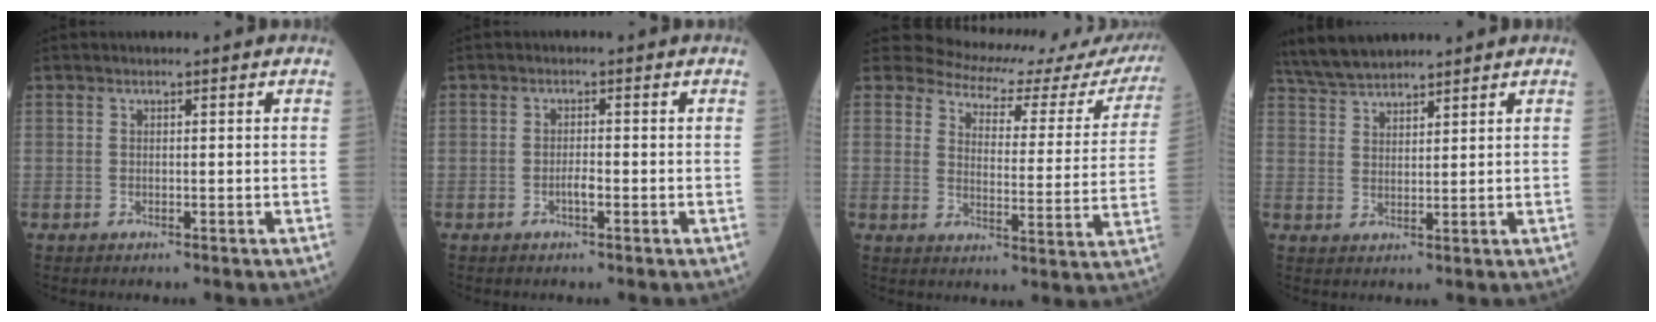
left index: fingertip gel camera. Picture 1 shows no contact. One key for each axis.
{"total": 1.7, "fx": -1.1, "fy": 0.3, "fz": 1.2, "tx": -0.023, "ty": -0.003, "tz": -0.020}
{"total": 17.6, "fx": 16.7, "fy": 4.4, "fz": 3.3, "tx": -0.025, "ty": -0.070, "tz": 0.171}
{"total": 7.0, "fx": 6.5, "fy": 1.0, "fz": 2.5, "tx": -0.059, "ty": 0.022, "tz": 0.128}